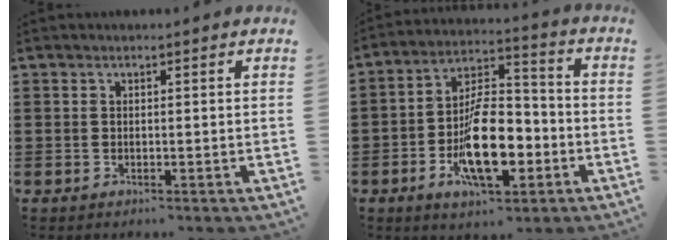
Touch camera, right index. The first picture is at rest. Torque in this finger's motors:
{"motor_torque": [2.14, 0.00, 1.05, 0.21]}